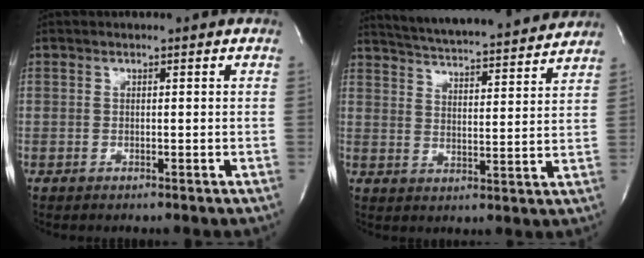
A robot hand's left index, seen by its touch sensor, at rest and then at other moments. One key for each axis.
{"total": 19.7, "fx": 18.3, "fy": 1.5, "fz": 7.0, "tx": -0.118, "ty": -0.007, "tz": 0.251}